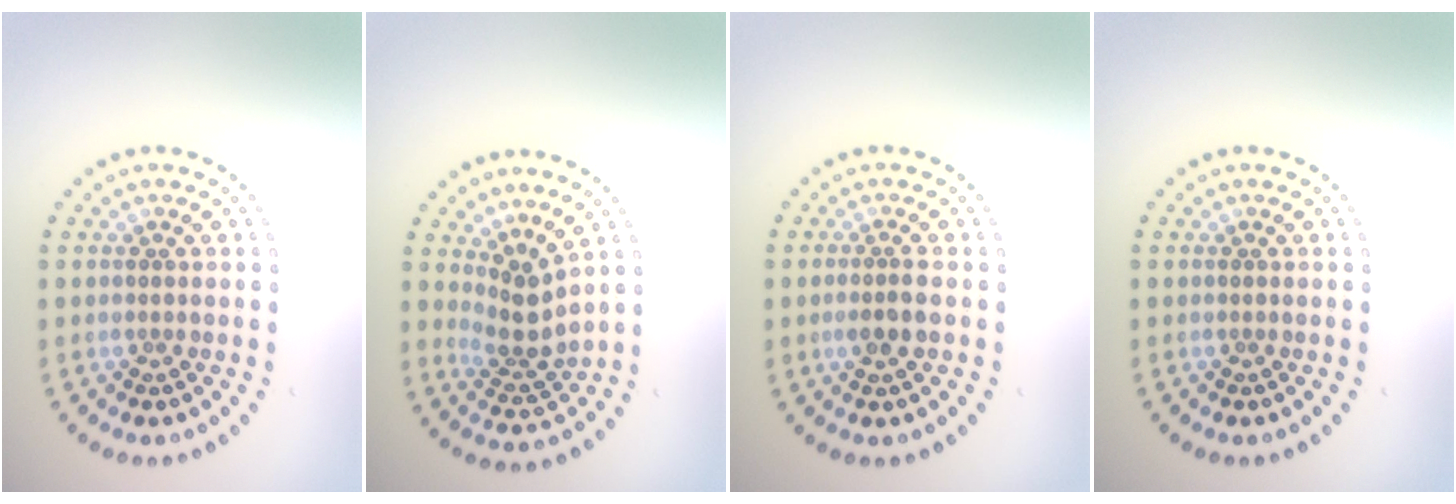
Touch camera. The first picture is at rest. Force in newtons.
{"total": 2.9, "press": 2.0, "slide": 2.0}
{"total": 1.7, "press": 1.6, "slide": 0.7}
{"total": 0.0}